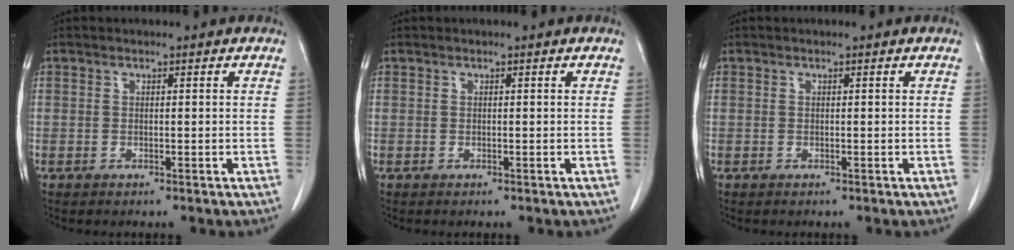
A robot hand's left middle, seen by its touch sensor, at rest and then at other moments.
{"total": 0.0}
{"total": 0.0}